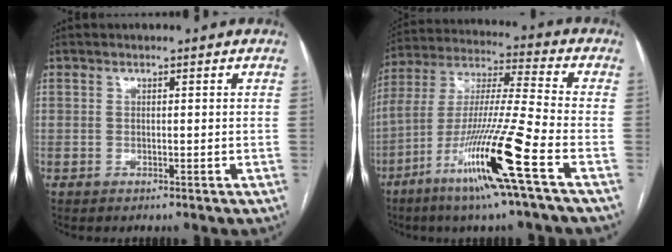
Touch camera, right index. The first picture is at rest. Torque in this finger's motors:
{"motor_torque": [2.12, -0.02, 1.05, 0.21]}